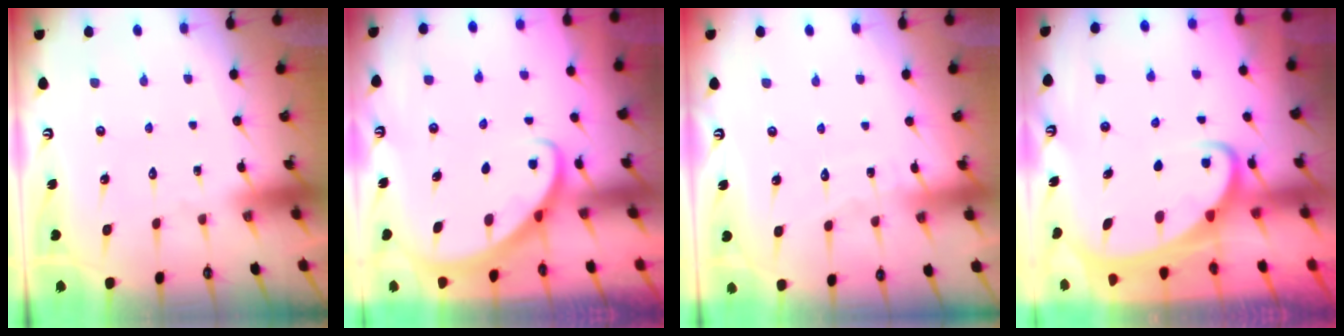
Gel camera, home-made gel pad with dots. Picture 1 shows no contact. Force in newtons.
{"total": 2.8, "press": 2.8, "slide": 0.2}
{"total": 4.8, "press": 4.8, "slide": 0.5}
{"total": 3.5, "press": 3.5, "slide": 0.4}